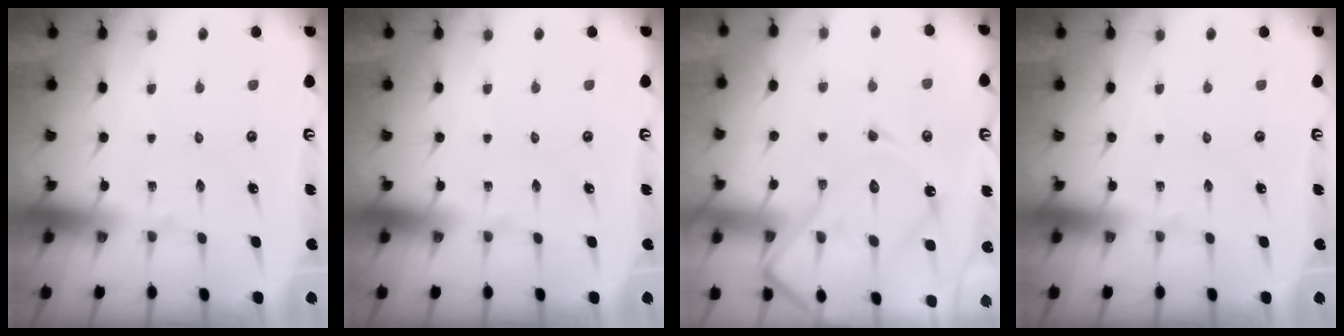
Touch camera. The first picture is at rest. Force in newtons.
{"total": 0.0}
{"total": 16.5, "press": 16.5, "slide": 1.7}
{"total": 0.0}